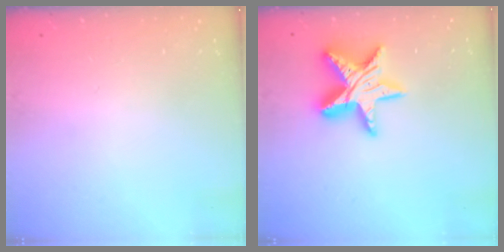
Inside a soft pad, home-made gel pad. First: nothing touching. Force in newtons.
{"total": 15.6, "press": 15.6, "slide": 1.1}